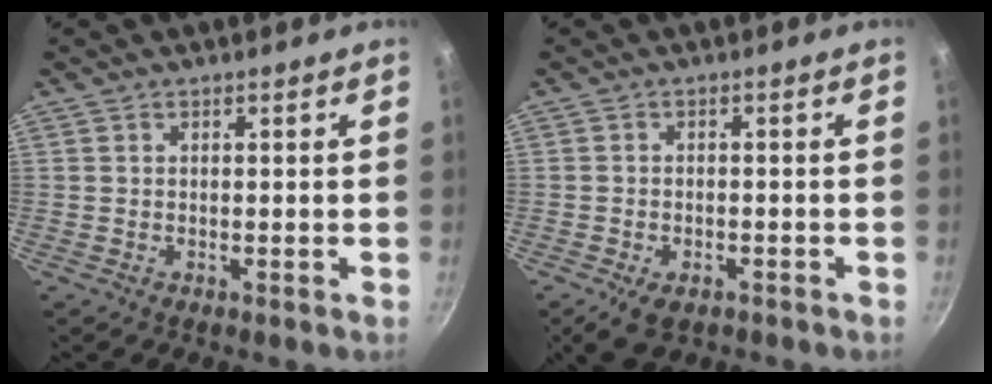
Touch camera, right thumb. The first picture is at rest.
{"total": 5.6, "force": [-2.9, 3.2, 3.5], "torque": [-0.060, 0.007, -0.043]}